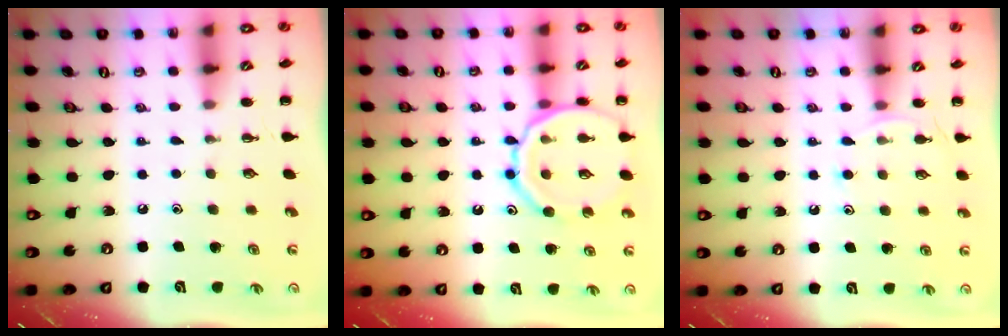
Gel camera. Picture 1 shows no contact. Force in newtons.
{"total": 15.3, "press": 15.2, "slide": 2.1}
{"total": 5.7, "press": 5.4, "slide": 1.8}